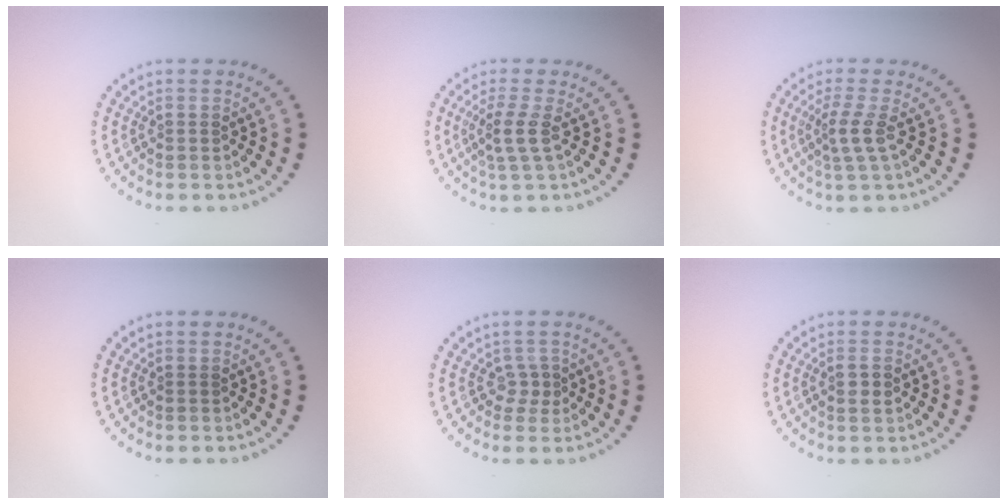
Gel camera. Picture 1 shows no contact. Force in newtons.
{"total": 2.1, "press": 1.6, "slide": 1.4}
{"total": 2.3, "press": 1.7, "slide": 1.6}
{"total": 0.0}
{"total": 1.2, "press": 0.9, "slide": 0.8}
{"total": 1.0, "press": 1.0, "slide": 0.3}